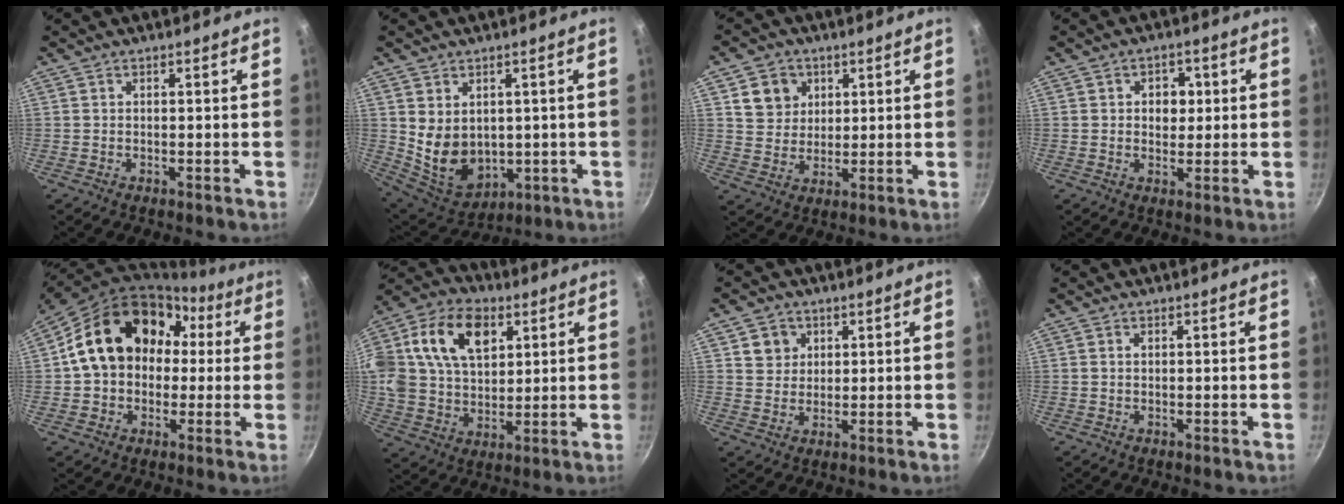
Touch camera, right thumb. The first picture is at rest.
{"total": 10.9, "force": [1.0, 8.2, 7.0], "torque": [-0.100, -0.024, 0.050]}
{"total": 6.9, "force": [2.5, 6.0, 2.1], "torque": [-0.004, 0.000, 0.045]}
{"total": 4.6, "force": [0.8, 3.7, 2.7], "torque": [-0.010, -0.002, 0.010]}
{"total": 19.9, "force": [2.8, 15.6, 11.9], "torque": [-0.172, 0.058, 0.044]}
{"total": 25.4, "force": [9.0, 17.0, 16.6], "torque": [-0.338, 0.021, 0.154]}
{"total": 4.5, "force": [1.7, 4.0, 1.1], "torque": [0.010, 0.003, 0.029]}
{"total": 1.1, "force": [0.3, 0.8, 0.7], "torque": [-0.008, 0.003, 0.006]}